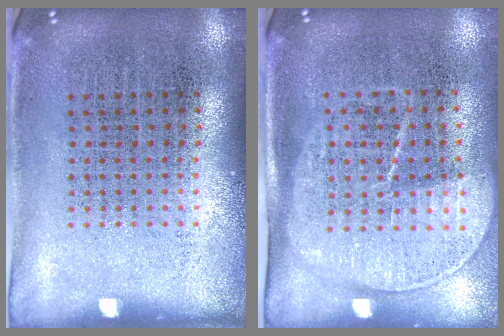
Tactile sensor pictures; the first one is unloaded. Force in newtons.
{"total": 1.6, "press": 1.3, "slide": 0.9}